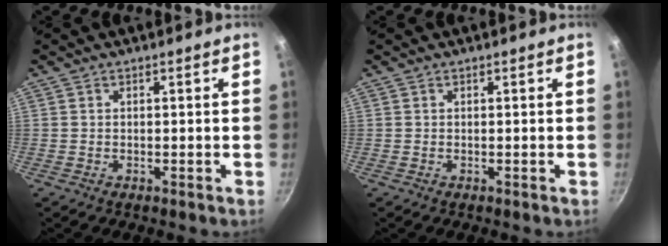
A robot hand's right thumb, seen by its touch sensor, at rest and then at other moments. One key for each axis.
{"total": 0.0}